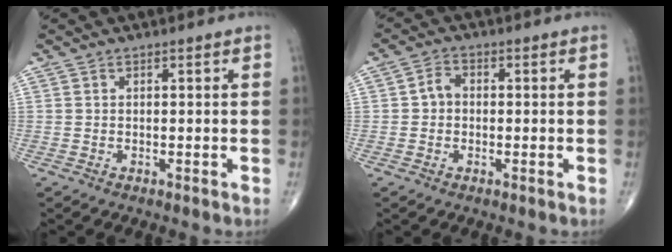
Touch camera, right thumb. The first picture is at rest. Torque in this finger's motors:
{"motor_torque": [-0.27, 0.38, 0.04, -0.11, 0.05]}